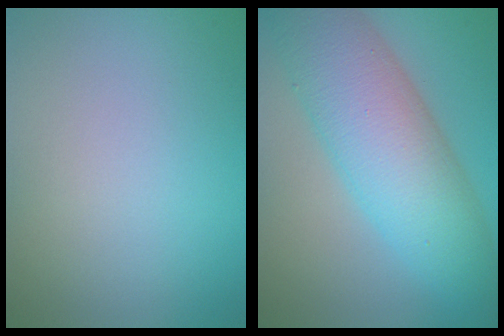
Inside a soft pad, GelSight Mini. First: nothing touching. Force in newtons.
{"total": 9.5, "press": 9.5, "slide": 0.1}